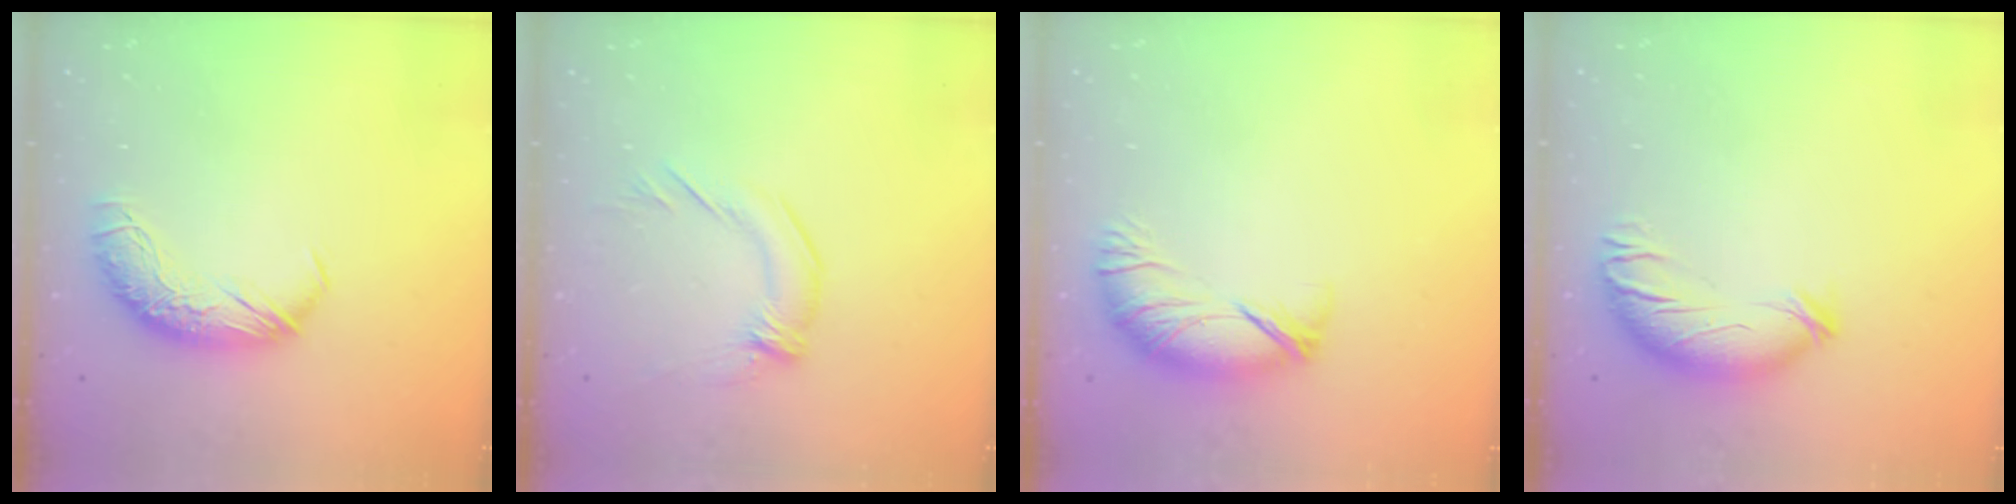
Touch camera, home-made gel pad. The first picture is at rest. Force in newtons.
{"total": 1.4, "press": 0.2, "slide": 1.4}
{"total": 3.7, "press": 3.1, "slide": 2.0}
{"total": 3.8, "press": 3.0, "slide": 2.2}